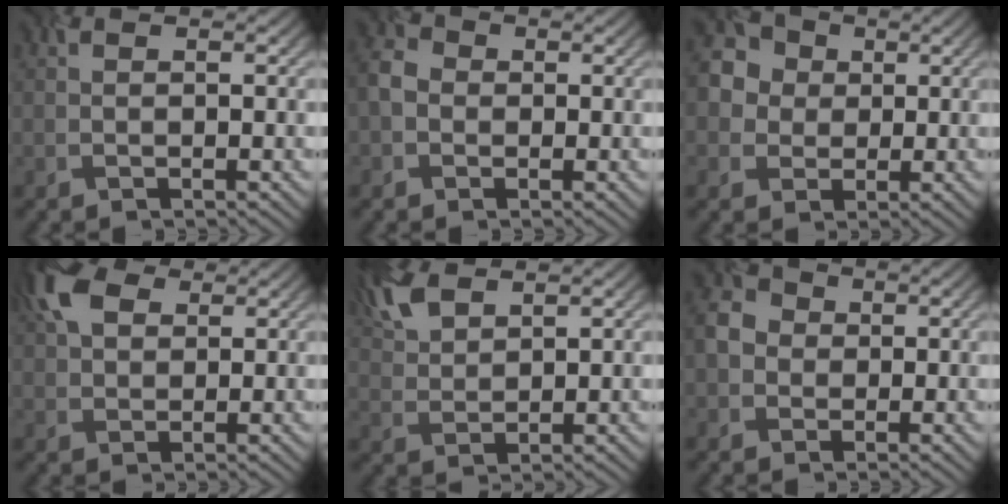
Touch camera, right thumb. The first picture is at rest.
{"total": 2.7, "force": [-0.9, 2.4, 0.9], "torque": [-0.029, 0.001, -0.027]}
{"total": 6.4, "force": [0.7, 6.0, 2.1], "torque": [-0.066, 0.018, -0.007]}
{"total": 6.5, "force": [3.0, 4.0, 4.2], "torque": [-0.110, 0.020, 0.053]}
{"total": 5.8, "force": [3.8, 2.6, 3.6], "torque": [-0.097, 0.014, 0.078]}
{"total": 4.0, "force": [-0.6, 3.8, 1.2], "torque": [-0.035, -0.005, -0.022]}